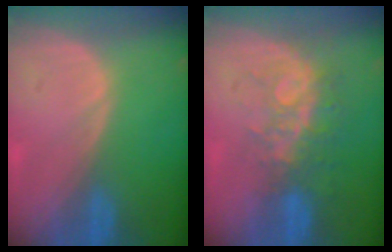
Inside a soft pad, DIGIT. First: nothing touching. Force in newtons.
{"total": 8.4, "press": 7.0, "slide": 4.5}